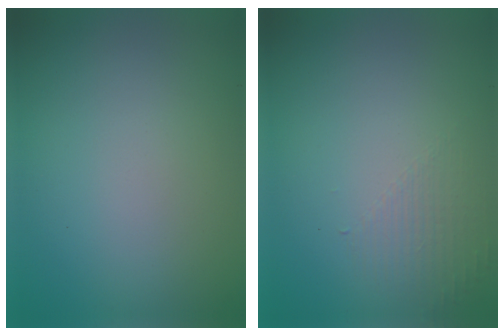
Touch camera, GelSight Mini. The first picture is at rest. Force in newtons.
{"total": 1.4, "press": 0.2, "slide": 1.4}